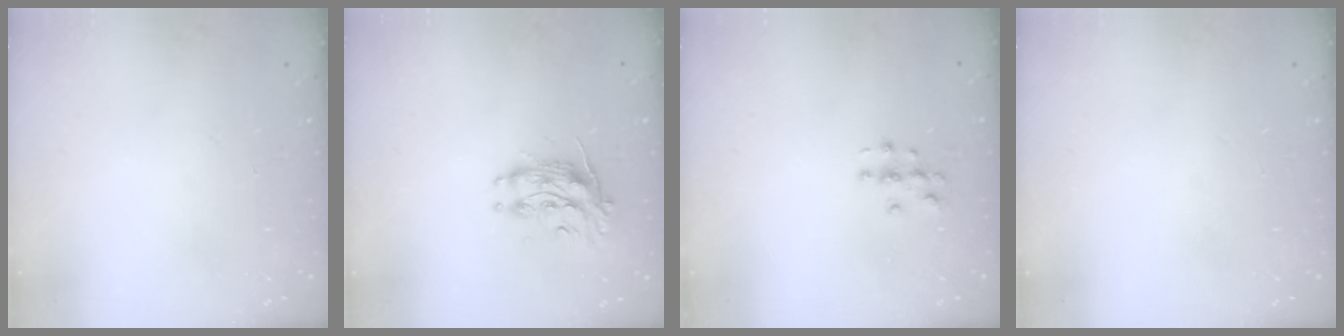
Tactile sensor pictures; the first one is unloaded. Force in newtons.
{"total": 10.9, "press": 10.9, "slide": 0.5}
{"total": 3.2, "press": 3.2, "slide": 0.1}
{"total": 0.0}